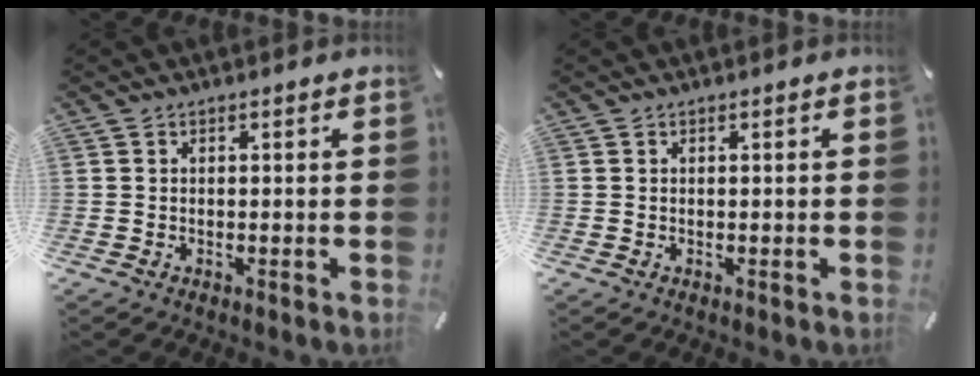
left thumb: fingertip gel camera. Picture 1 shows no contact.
{"total": 0.0}